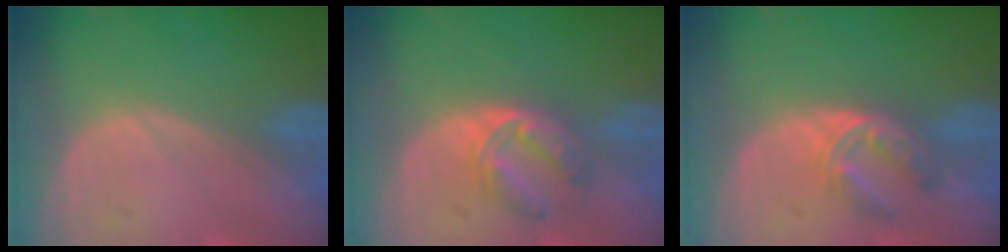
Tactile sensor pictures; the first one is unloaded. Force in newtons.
{"total": 5.4, "press": 5.3, "slide": 1.2}
{"total": 6.0, "press": 4.9, "slide": 3.4}